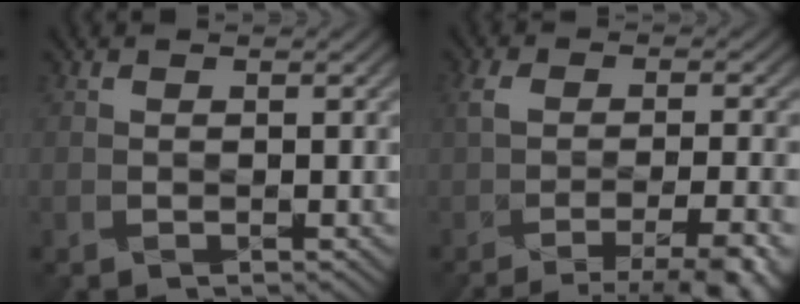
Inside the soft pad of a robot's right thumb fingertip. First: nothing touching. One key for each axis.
{"total": 7.9, "fx": -4.4, "fy": 2.3, "fz": 6.1, "tx": -0.080, "ty": -0.019, "tz": -0.066}